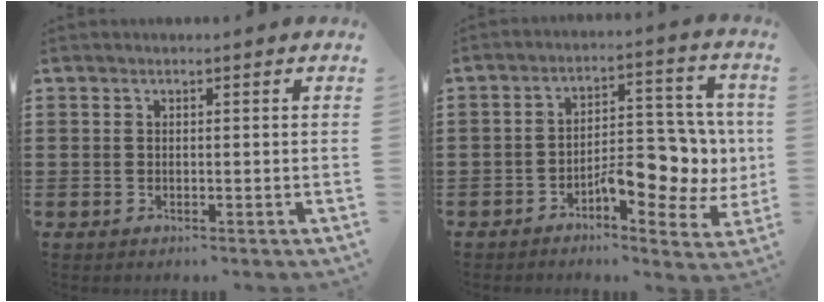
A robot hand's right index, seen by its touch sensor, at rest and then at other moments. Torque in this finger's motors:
{"motor_torque": [2.14, 0.00, 0.65, 0.07]}